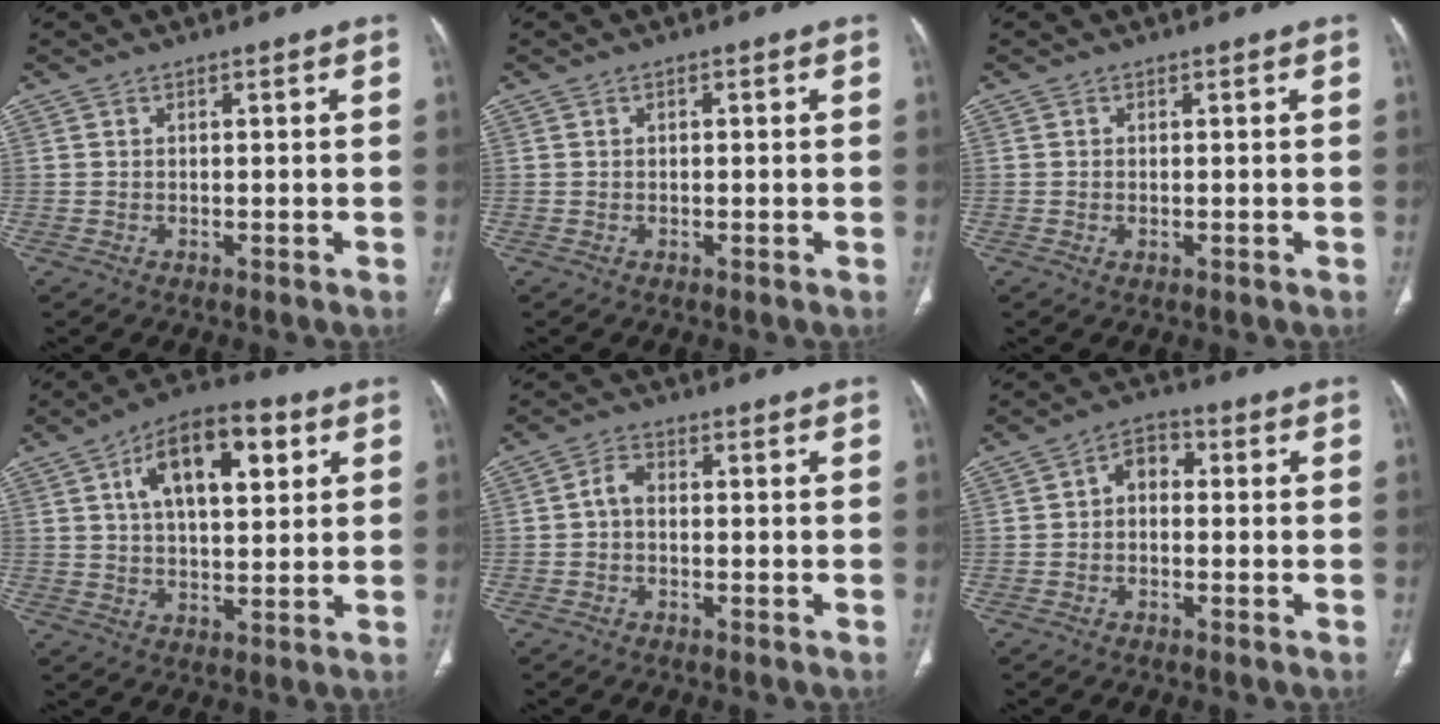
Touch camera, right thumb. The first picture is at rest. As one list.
[{"total": 0.6, "force": [0.2, 0.3, 0.5], "torque": [-0.007, 0.002, 0.003]}, {"total": 0.7, "force": [-0.2, 0.4, 0.5], "torque": [-0.012, -0.001, -0.002]}, {"total": 15.3, "force": [5.6, 7.3, 12.2], "torque": [-0.172, 0.002, 0.087]}, {"total": 2.8, "force": [-0.4, 1.8, 2.1], "torque": [-0.036, 0.011, -0.015]}, {"total": 4.6, "force": [0.0, 3.3, 3.2], "torque": [-0.033, 0.018, -0.013]}]